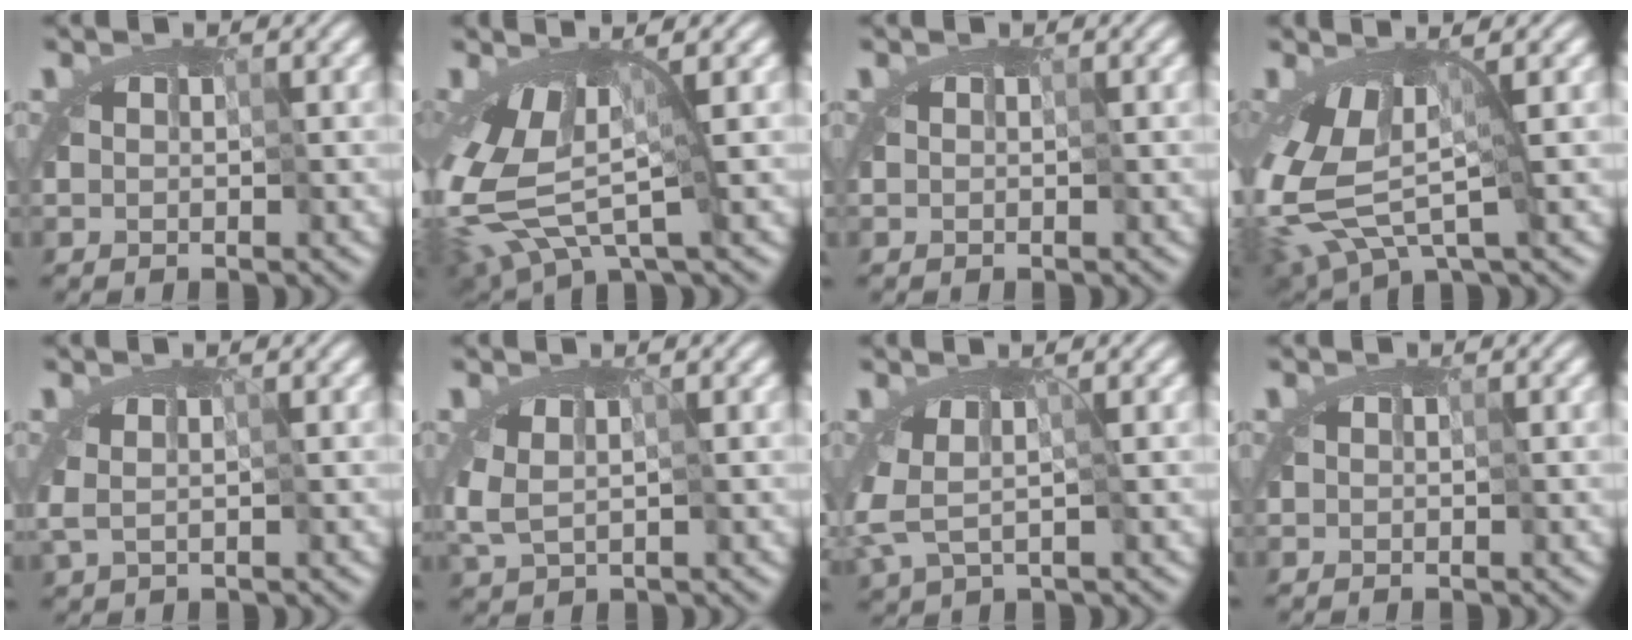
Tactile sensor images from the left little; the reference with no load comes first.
{"total": 6.7, "force": [-2.8, 2.4, 5.6], "torque": [-0.119, -0.008, -0.057]}
{"total": 0.0}
{"total": 6.2, "force": [-2.1, 2.5, 5.3], "torque": [-0.115, -0.013, -0.041]}
{"total": 0.9, "force": [0.5, 0.1, 0.7], "torque": [-0.017, -0.003, 0.008]}
{"total": 1.9, "force": [0.5, 0.8, 1.6], "torque": [-0.032, -0.001, 0.013]}
{"total": 1.5, "force": [0.2, 0.6, 1.4], "torque": [-0.029, -0.005, 0.010]}
{"total": 0.0}